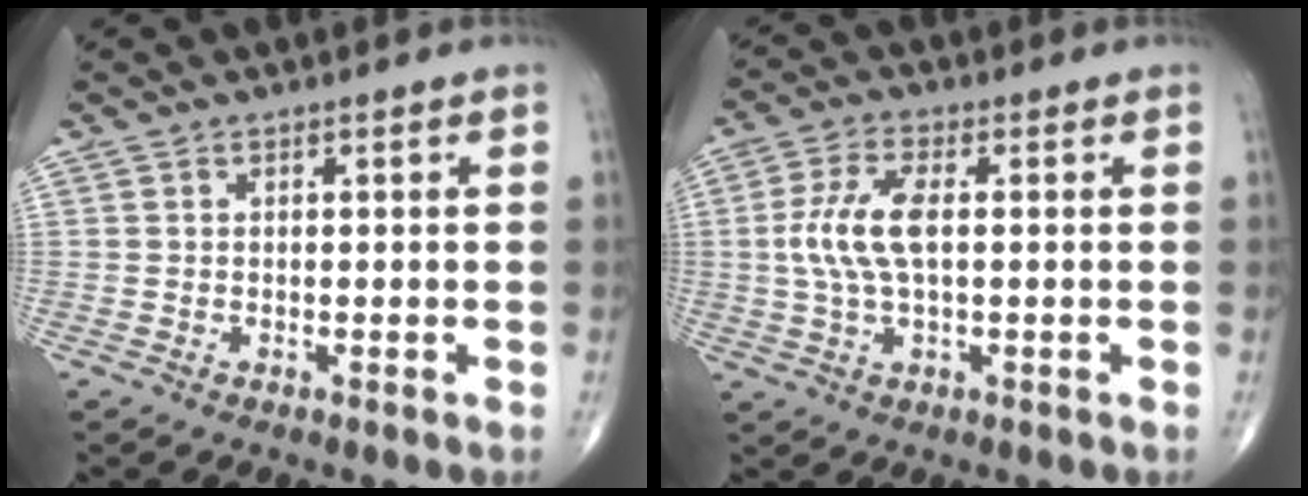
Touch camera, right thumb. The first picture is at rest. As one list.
[{"total": 8.5, "force": [0.5, 3.6, 7.7], "torque": [-0.176, 0.009, 0.009]}]